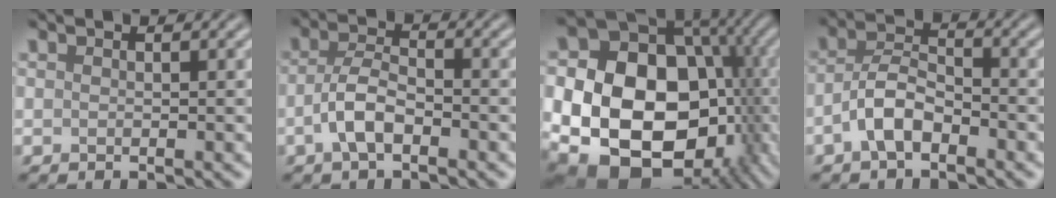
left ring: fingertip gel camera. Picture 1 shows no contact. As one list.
[{"total": 3.5, "force": [-1.5, 1.5, 2.8], "torque": [-0.057, 0.006, -0.038]}, {"total": 21.3, "force": [-3.6, 16.5, 12.9], "torque": [-0.201, -0.027, -0.065]}, {"total": 4.0, "force": [-2.1, 1.9, 2.8], "torque": [-0.052, 0.011, -0.048]}]